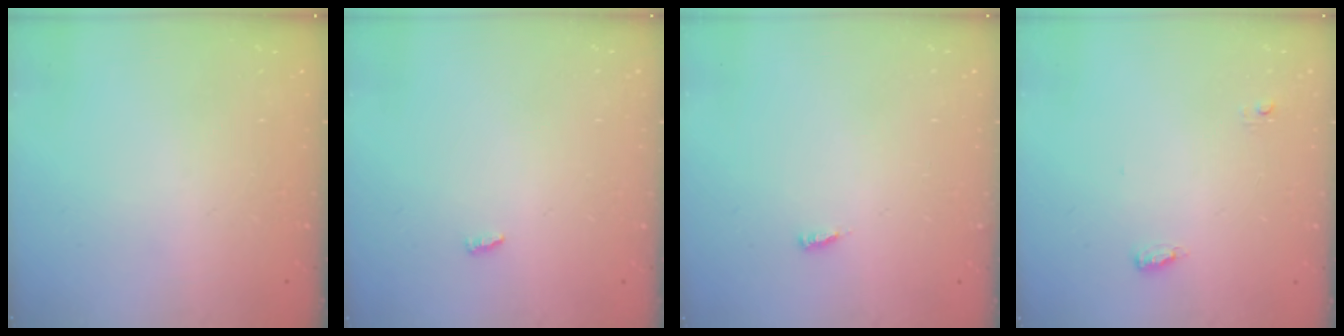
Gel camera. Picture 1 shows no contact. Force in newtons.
{"total": 2.7, "press": 2.7, "slide": 0.2}
{"total": 2.6, "press": 2.6, "slide": 0.3}
{"total": 3.7, "press": 3.5, "slide": 1.2}